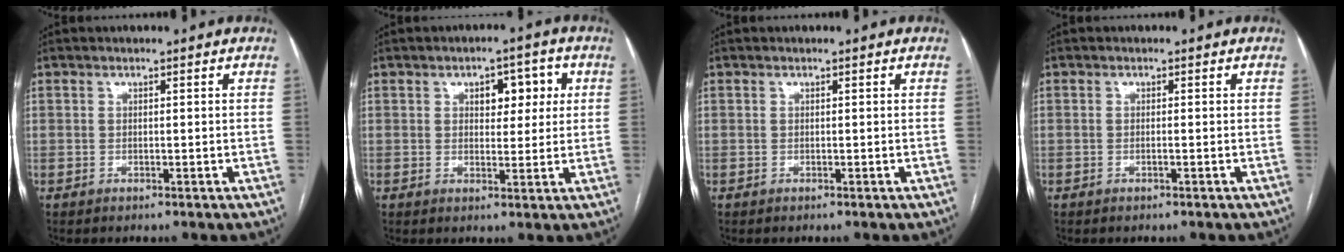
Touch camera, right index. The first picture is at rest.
{"total": 5.4, "force": [1.8, 2.9, 4.3], "torque": [-0.051, 0.015, 0.026]}
{"total": 0.0}
{"total": 0.0}